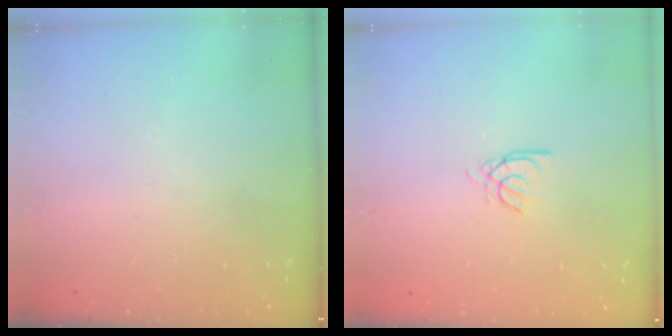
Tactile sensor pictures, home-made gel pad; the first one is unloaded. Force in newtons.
{"total": 3.0, "press": 3.0, "slide": 0.5}